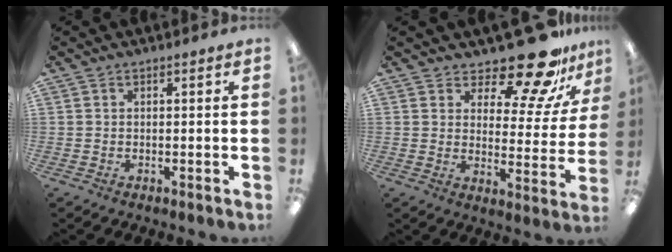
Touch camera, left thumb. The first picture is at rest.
{"total": 16.3, "force": [13.5, 5.3, 7.5], "torque": [-0.120, -0.102, 0.230]}